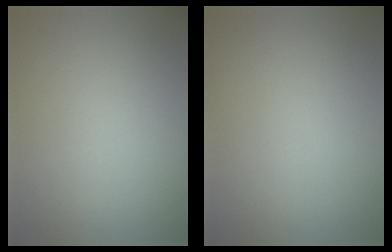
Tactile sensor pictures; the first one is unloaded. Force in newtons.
{"total": 0.0}